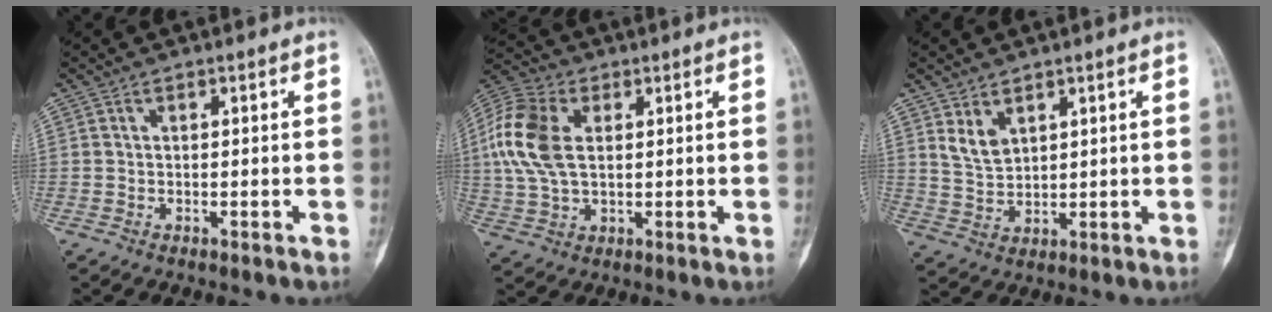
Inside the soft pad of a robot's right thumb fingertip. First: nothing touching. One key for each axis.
{"total": 13.4, "fx": 2.4, "fy": 8.5, "fz": 10.1, "tx": -0.222, "ty": 0.013, "tz": 0.043}
{"total": 4.5, "fx": 2.6, "fy": 2.7, "fz": 2.4, "tx": -0.038, "ty": -0.020, "tz": 0.060}